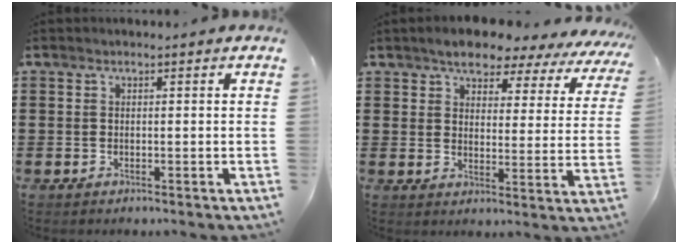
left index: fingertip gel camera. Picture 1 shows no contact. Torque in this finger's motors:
{"motor_torque": [2.14, 0.00, 0.42, 0.09]}